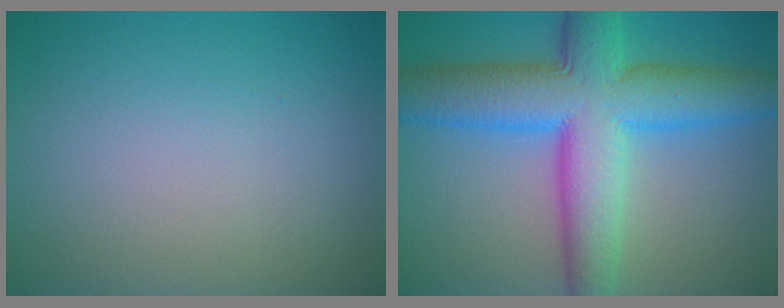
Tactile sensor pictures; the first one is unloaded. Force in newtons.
{"total": 11.1, "press": 11.1, "slide": 0.4}